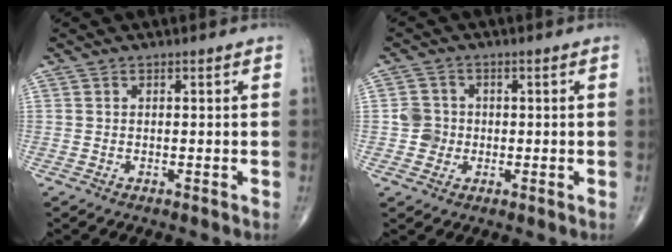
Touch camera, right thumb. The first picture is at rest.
{"total": 3.8, "force": [-0.4, 3.7, 0.9], "torque": [0.008, 0.008, -0.012]}